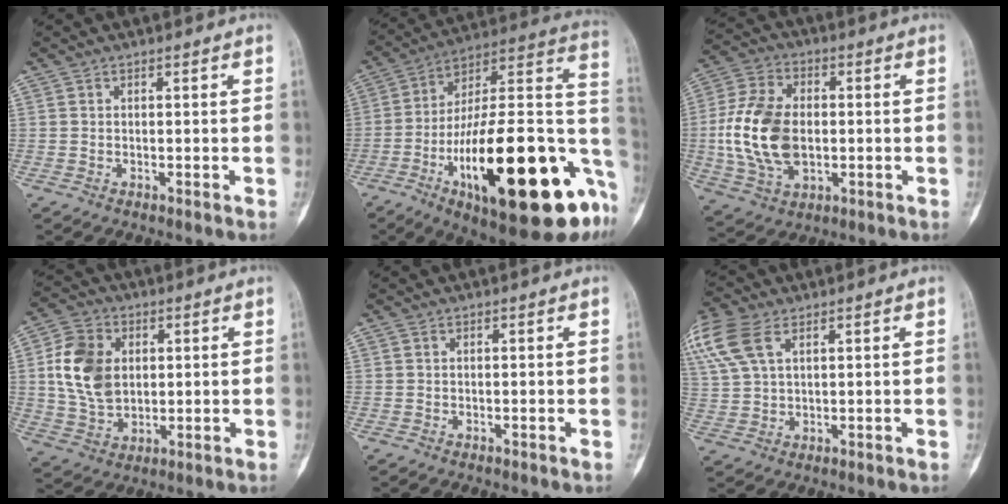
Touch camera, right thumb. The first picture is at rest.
{"total": 36.6, "force": [-11.7, 12.1, 32.5], "torque": [-0.415, 0.043, -0.176]}
{"total": 16.5, "force": [-0.8, 10.7, 12.5], "torque": [-0.239, 0.010, -0.008]}
{"total": 12.5, "force": [2.1, 9.2, 8.2], "torque": [-0.133, -0.001, 0.043]}
{"total": 0.0}
{"total": 13.4, "force": [6.6, 7.6, 8.8], "torque": [-0.226, 0.013, 0.131]}